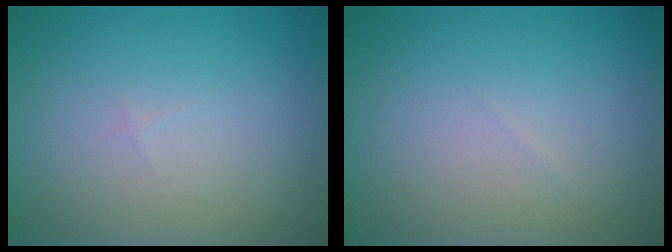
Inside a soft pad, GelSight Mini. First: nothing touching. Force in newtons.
{"total": 0.0}